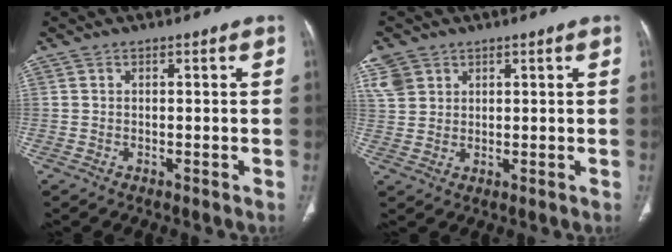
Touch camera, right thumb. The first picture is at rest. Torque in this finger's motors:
{"motor_torque": [0.06, 0.50, 0.54, 0.61, 0.07]}